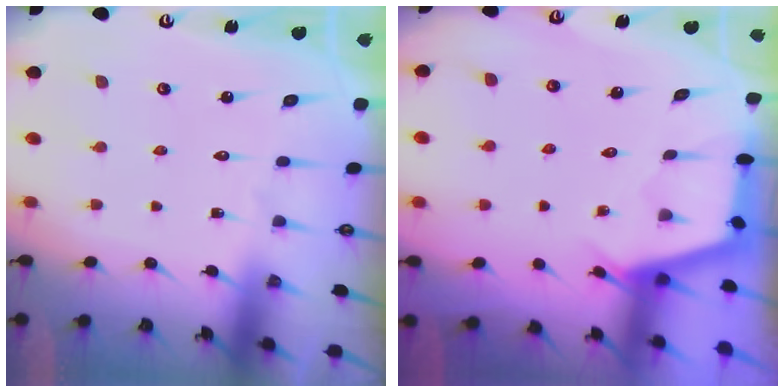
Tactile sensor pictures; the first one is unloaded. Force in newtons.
{"total": 2.9, "press": 2.9, "slide": 0.3}